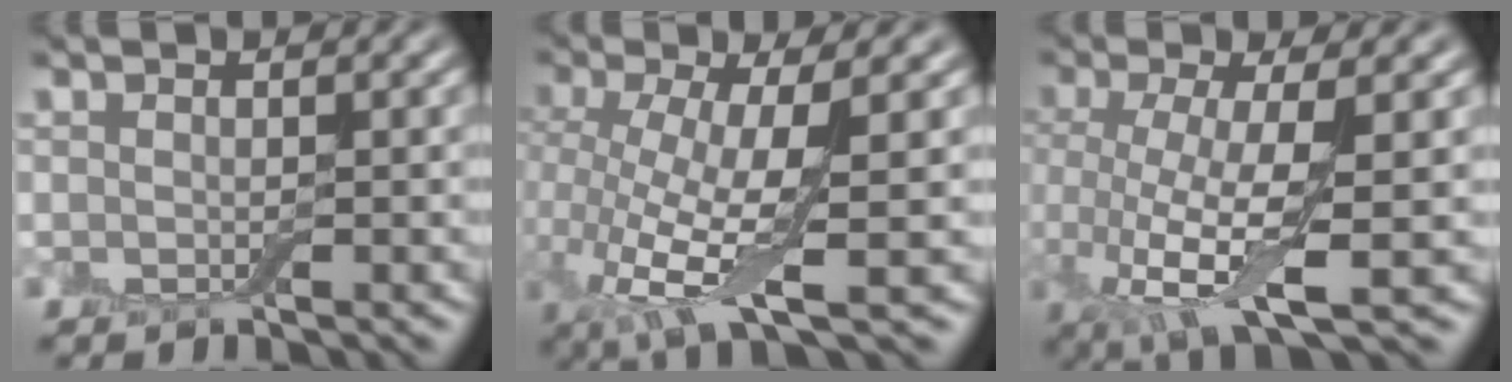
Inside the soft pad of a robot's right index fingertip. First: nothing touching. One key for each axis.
{"total": 7.1, "fx": -0.6, "fy": 2.0, "fz": 6.8, "tx": -0.137, "ty": -0.007, "tz": -0.008}
{"total": 7.1, "fx": -0.8, "fy": 2.2, "fz": 6.7, "tx": -0.125, "ty": -0.011, "tz": -0.011}